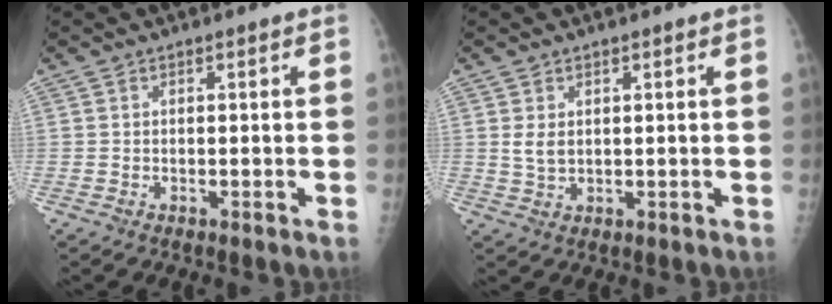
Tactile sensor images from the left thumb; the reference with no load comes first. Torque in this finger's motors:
{"motor_torque": [0.72, 0.73, 0.10, -0.28, 0.01]}